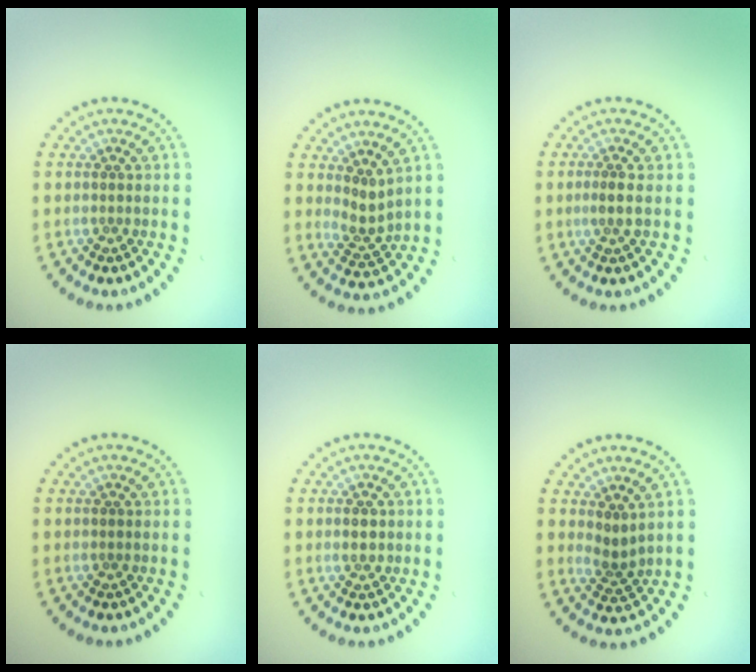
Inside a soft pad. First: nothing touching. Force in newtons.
{"total": 2.0, "press": 1.5, "slide": 1.4}
{"total": 1.6, "press": 1.2, "slide": 1.0}
{"total": 0.0}
{"total": 0.9, "press": 0.9, "slide": 0.0}
{"total": 1.8, "press": 1.2, "slide": 1.4}